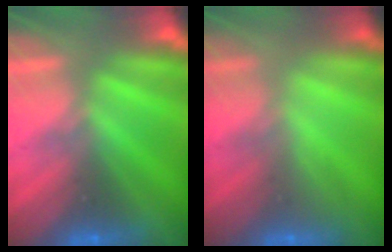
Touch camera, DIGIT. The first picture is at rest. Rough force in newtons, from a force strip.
{"total": 2.2}